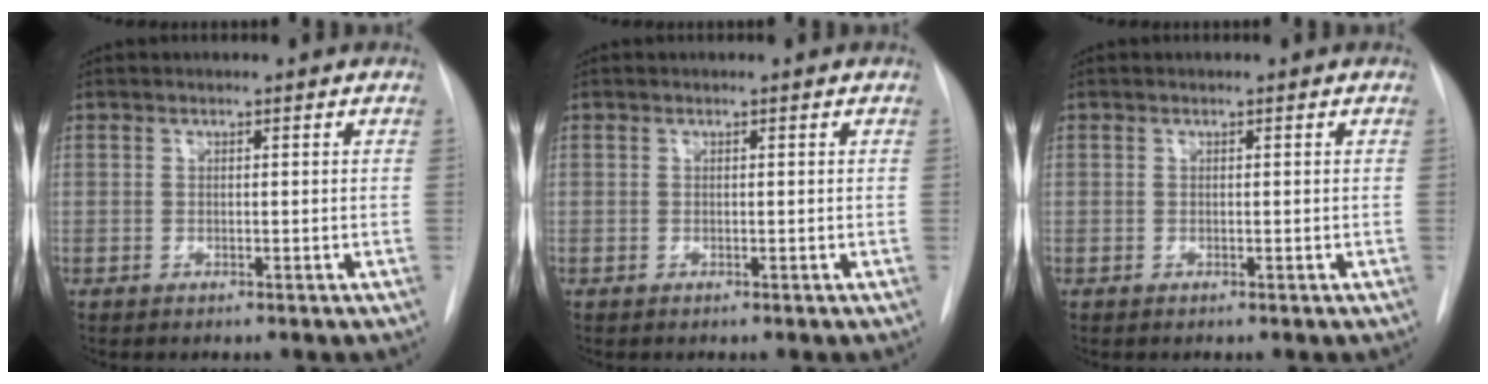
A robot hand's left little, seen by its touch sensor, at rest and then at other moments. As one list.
[{"total": 0.0}, {"total": 0.0}]